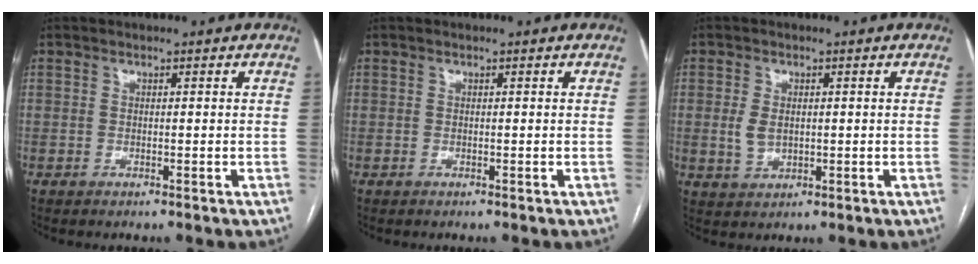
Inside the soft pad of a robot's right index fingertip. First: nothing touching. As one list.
[{"total": 0.0}, {"total": 3.5, "force": [0.1, 2.3, 2.7], "torque": [-0.057, 0.002, 0.009]}]